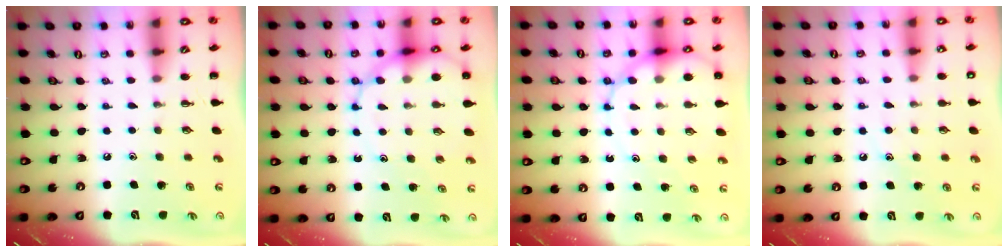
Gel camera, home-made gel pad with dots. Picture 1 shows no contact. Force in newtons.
{"total": 11.7, "press": 11.4, "slide": 2.8}
{"total": 11.7, "press": 11.4, "slide": 2.8}
{"total": 8.4, "press": 8.2, "slide": 1.4}